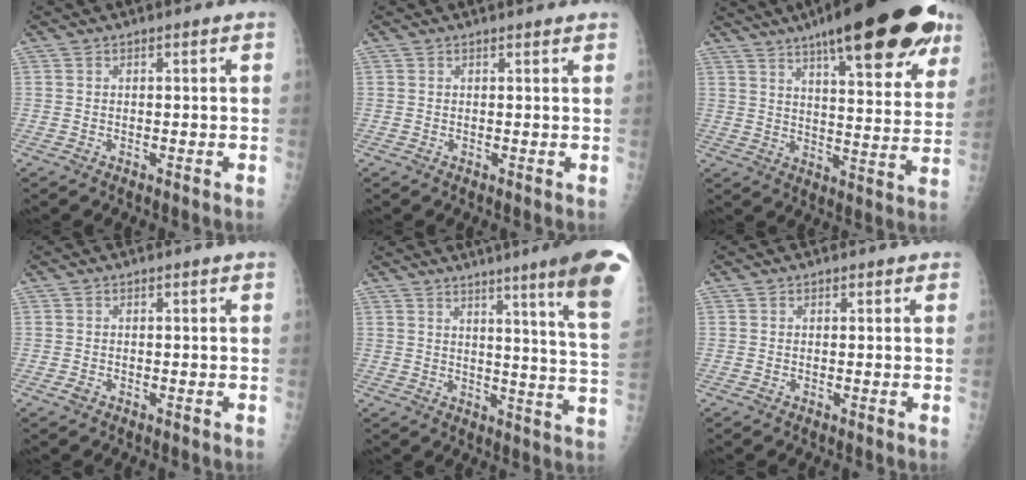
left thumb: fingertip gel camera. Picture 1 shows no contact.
{"total": 1.2, "force": [1.1, 0.4, 0.3], "torque": [0.000, -0.003, 0.014]}
{"total": 28.1, "force": [17.9, 7.8, 20.2], "torque": [-0.261, -0.042, 0.244]}
{"total": 0.8, "force": [-0.3, 0.6, 0.4], "torque": [-0.007, -0.001, -0.006]}
{"total": 17.7, "force": [11.1, -0.1, 13.7], "torque": [-0.162, -0.074, 0.129]}
{"total": 1.0, "force": [0.6, 0.8, 0.2], "torque": [0.010, -0.002, 0.003]}